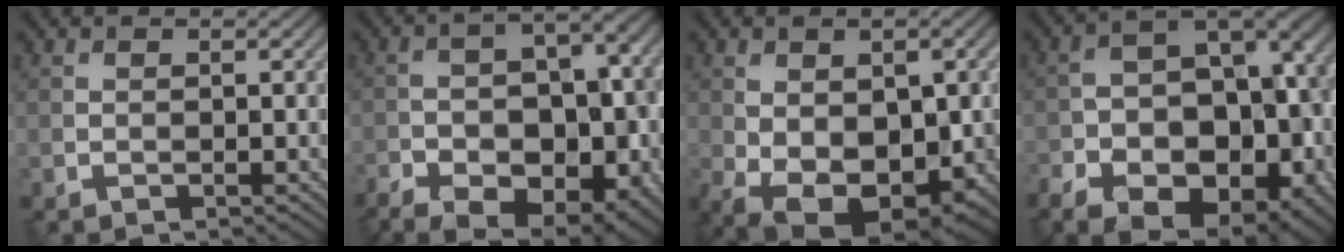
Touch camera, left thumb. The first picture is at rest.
{"total": 14.3, "force": [-6.6, 7.4, 10.3], "torque": [-0.161, -0.012, -0.087]}
{"total": 11.4, "force": [-2.7, 6.8, 8.7], "torque": [-0.160, -0.034, -0.024]}
{"total": 15.5, "force": [-6.9, 9.4, 10.3], "torque": [-0.166, -0.026, -0.109]}